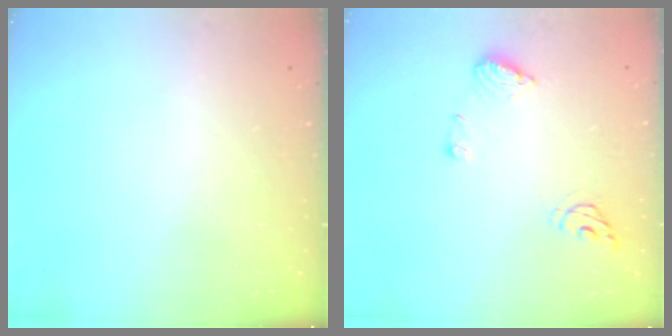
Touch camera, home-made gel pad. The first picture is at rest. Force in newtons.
{"total": 8.9, "press": 8.8, "slide": 1.1}